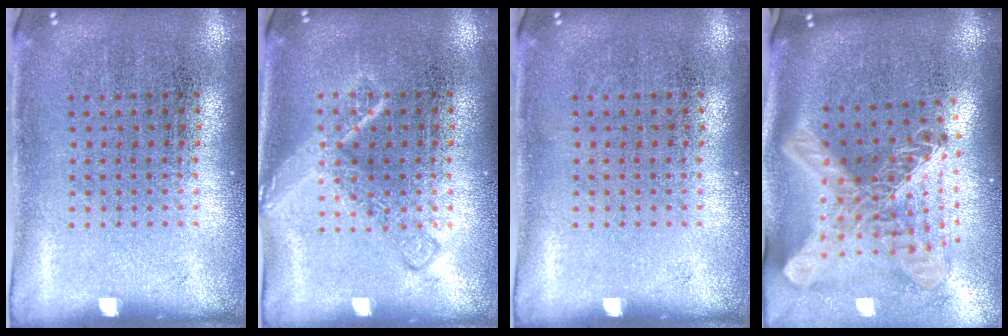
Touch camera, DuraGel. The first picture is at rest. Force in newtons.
{"total": 2.0, "press": 2.0, "slide": 0.4}
{"total": 0.0}
{"total": 2.9, "press": 2.1, "slide": 2.0}